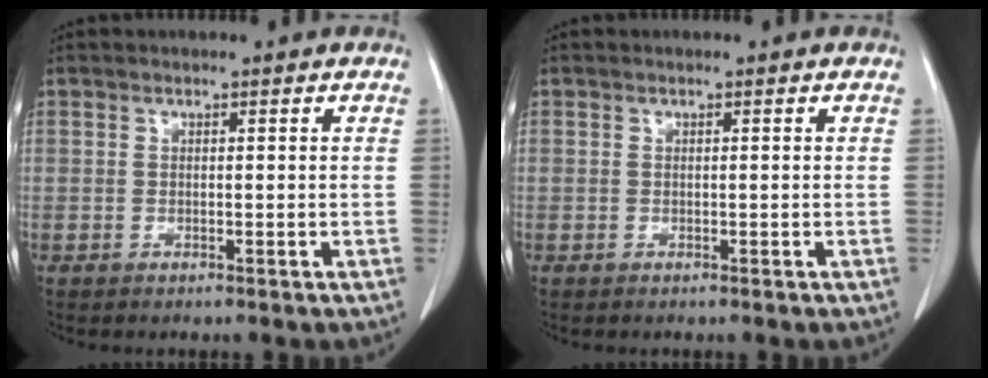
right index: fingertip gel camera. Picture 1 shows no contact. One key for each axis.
{"total": 0.0}